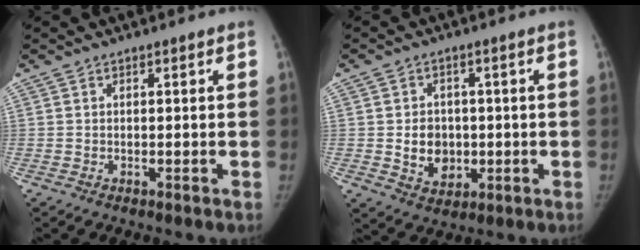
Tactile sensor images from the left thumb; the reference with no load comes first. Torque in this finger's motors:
{"motor_torque": [0.40, 1.37, 0.78, -0.57, 0.24]}